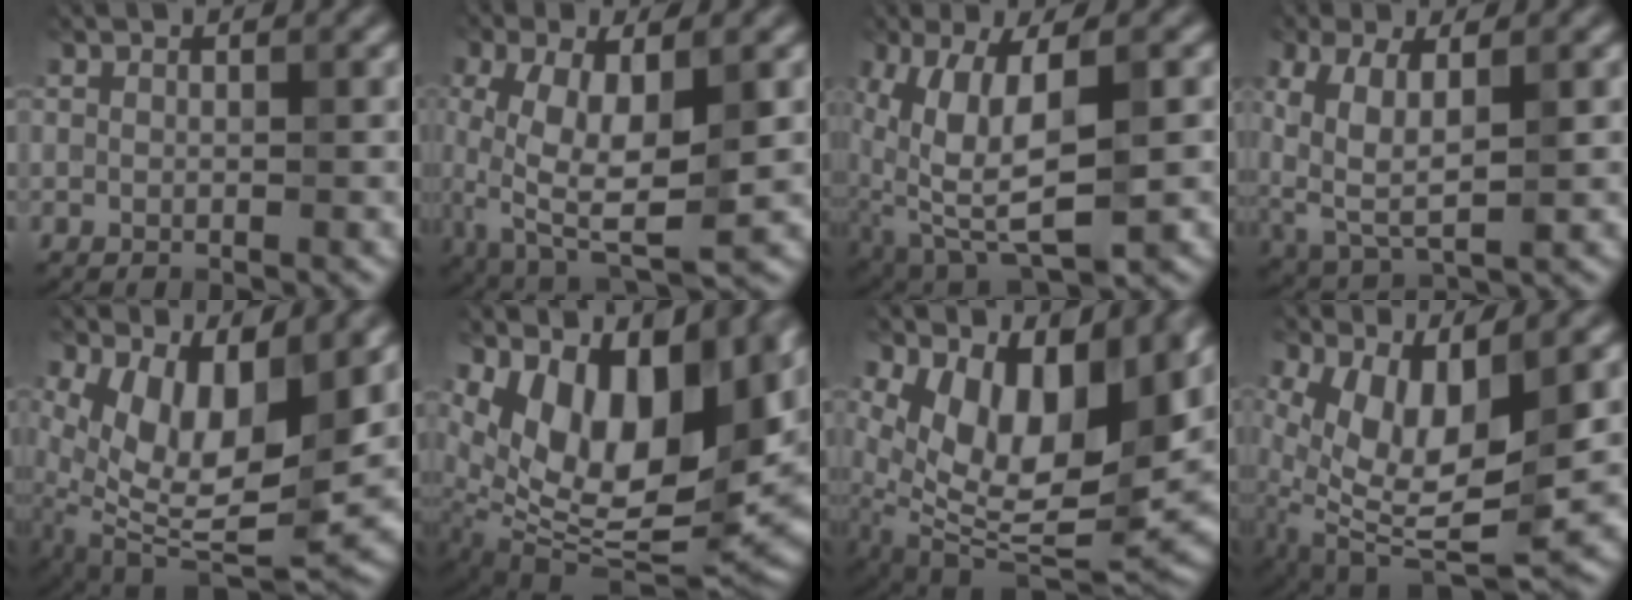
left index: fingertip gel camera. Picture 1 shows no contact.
{"total": 8.3, "force": [-0.5, 3.6, 7.4], "torque": [-0.153, -0.003, -0.001]}
{"total": 8.9, "force": [-0.5, 4.1, 7.9], "torque": [-0.167, -0.015, 0.007]}
{"total": 5.2, "force": [0.6, 2.4, 4.6], "torque": [-0.110, -0.006, 0.023]}
{"total": 8.1, "force": [1.8, 3.9, 6.9], "torque": [-0.147, -0.023, 0.044]}
{"total": 12.9, "force": [4.6, 6.6, 10.2], "torque": [-0.166, -0.008, 0.094]}
{"total": 10.2, "force": [2.9, 5.3, 8.2], "torque": [-0.151, -0.025, 0.062]}
{"total": 7.8, "force": [0.6, 3.4, 7.0], "torque": [-0.159, -0.018, 0.024]}